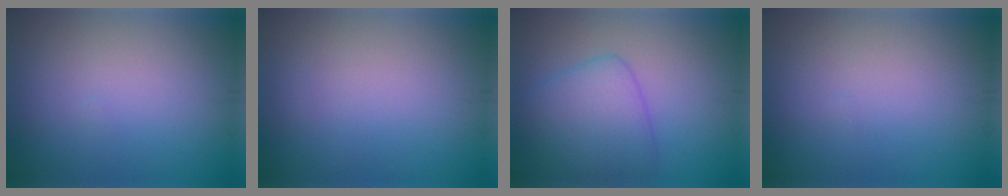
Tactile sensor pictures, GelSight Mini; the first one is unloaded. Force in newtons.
{"total": 0.0}
{"total": 4.6, "press": 4.6, "slide": 0.1}
{"total": 0.0}